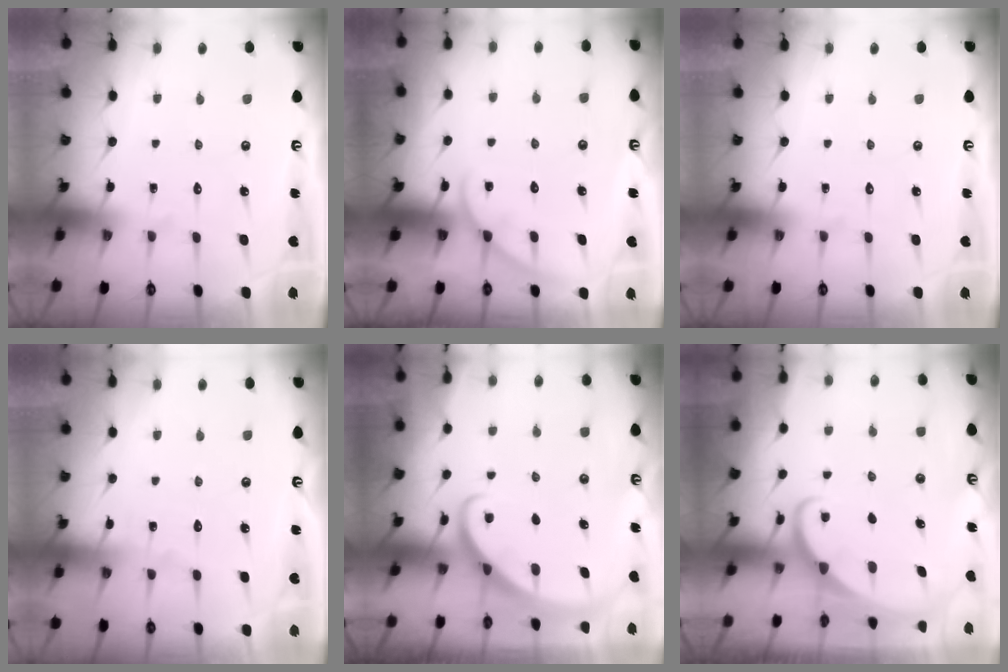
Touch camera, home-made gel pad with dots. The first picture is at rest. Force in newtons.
{"total": 4.6, "press": 4.6, "slide": 0.4}
{"total": 0.0}
{"total": 2.2, "press": 2.2, "slide": 0.3}
{"total": 2.7, "press": 2.7, "slide": 0.2}
{"total": 1.6, "press": 1.6, "slide": 0.1}